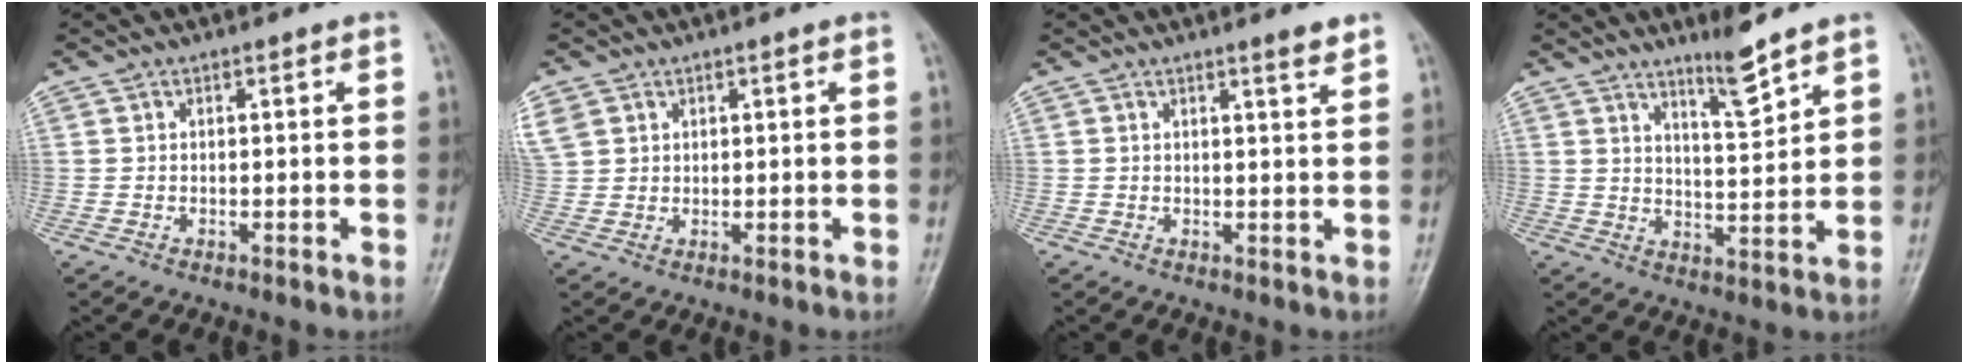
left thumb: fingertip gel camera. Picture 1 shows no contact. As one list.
[{"total": 6.5, "force": [3.1, 4.9, 2.9], "torque": [-0.081, 0.013, 0.074]}, {"total": 2.4, "force": [1.8, 0.0, 1.5], "torque": [-0.018, -0.016, 0.028]}, {"total": 6.4, "force": [5.1, 0.4, 3.8], "torque": [-0.058, -0.052, 0.091]}]